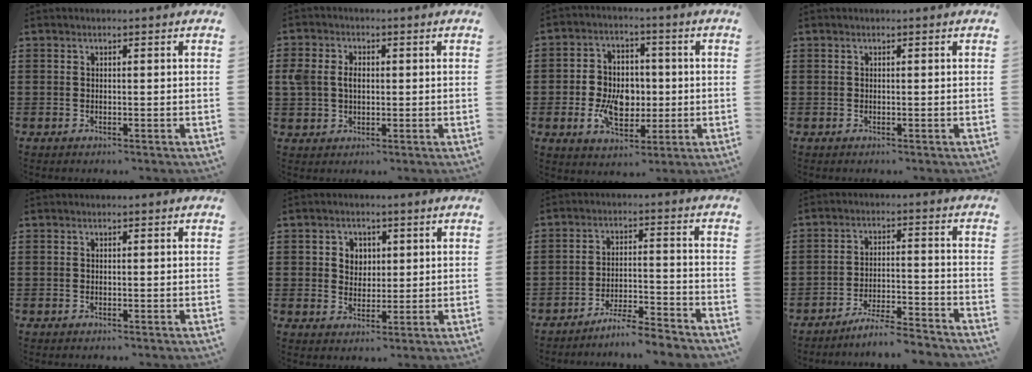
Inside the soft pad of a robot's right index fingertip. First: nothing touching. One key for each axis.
{"total": 3.8, "fx": 0.2, "fy": 2.9, "fz": 2.3, "tx": -0.066, "ty": 0.007, "tz": -0.003}
{"total": 8.2, "fx": -1.3, "fy": 6.0, "fz": 5.5, "tx": -0.111, "ty": 0.012, "tz": -0.023}
{"total": 0.0}
{"total": 0.0}
{"total": 3.5, "fx": 1.0, "fy": 3.2, "fz": 0.9, "tx": -0.031, "ty": 0.012, "tz": 0.016}
{"total": 5.5, "fx": -5.2, "fy": -0.3, "fz": 1.6, "tx": -0.035, "ty": -0.006, "tz": -0.104}
{"total": 5.6, "fx": -5.4, "fy": -0.2, "fz": 1.6, "tx": -0.036, "ty": -0.006, "tz": -0.105}